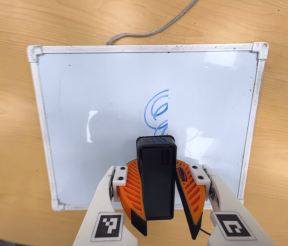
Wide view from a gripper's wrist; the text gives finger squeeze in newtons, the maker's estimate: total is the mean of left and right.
{"total": 10.2, "left": 10.3, "right": 10.0}